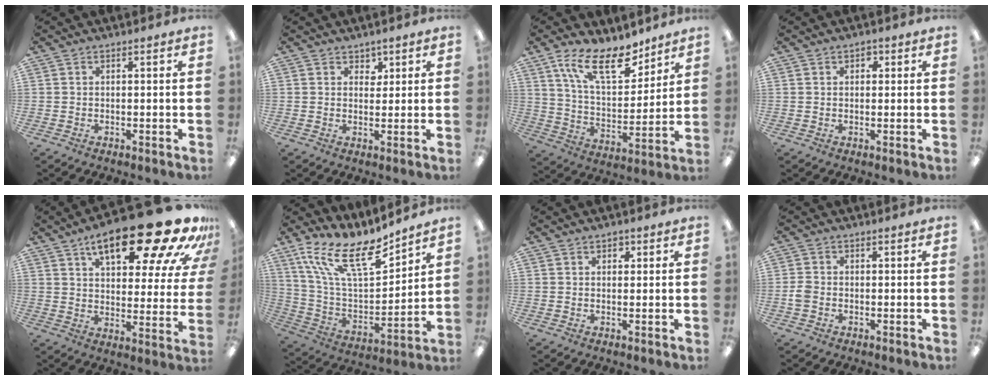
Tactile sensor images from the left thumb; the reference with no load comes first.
{"total": 2.7, "force": [1.7, 2.1, 0.1], "torque": [0.007, -0.005, 0.027]}
{"total": 17.3, "force": [11.7, 7.3, 10.5], "torque": [-0.182, -0.054, 0.205]}
{"total": 1.7, "force": [0.7, 1.3, 0.7], "torque": [0.001, -0.002, 0.008]}
{"total": 24.7, "force": [15.7, 8.2, 17.2], "torque": [-0.244, -0.098, 0.249]}
{"total": 19.0, "force": [13.5, 6.5, 11.7], "torque": [-0.223, -0.086, 0.238]}
{"total": 1.8, "force": [1.1, 1.3, 0.6], "torque": [0.002, -0.002, 0.014]}
{"total": 2.4, "force": [-0.6, 2.0, 1.3], "torque": [-0.023, 0.005, -0.012]}